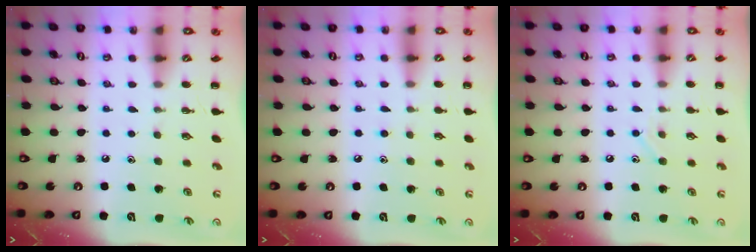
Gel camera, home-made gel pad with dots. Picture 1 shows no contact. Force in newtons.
{"total": 4.6, "press": 4.2, "slide": 1.8}
{"total": 7.1, "press": 6.9, "slide": 1.5}